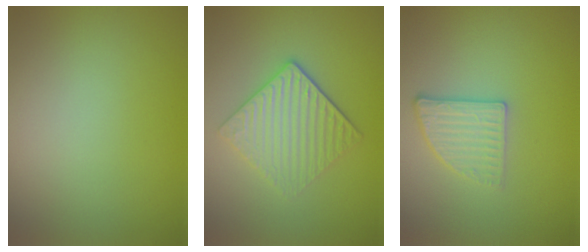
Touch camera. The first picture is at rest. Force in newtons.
{"total": 4.1, "press": 3.4, "slide": 2.3}
{"total": 2.6, "press": 2.3, "slide": 1.3}